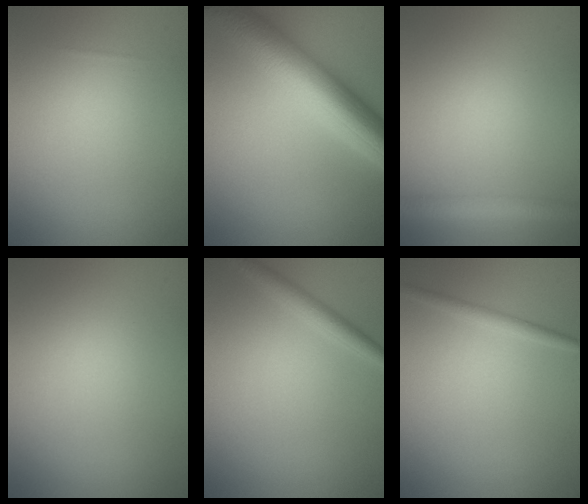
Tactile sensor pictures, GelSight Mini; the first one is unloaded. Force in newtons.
{"total": 10.1, "press": 10.1, "slide": 0.2}
{"total": 2.4, "press": 2.4, "slide": 0.1}
{"total": 0.0}
{"total": 2.2, "press": 2.2, "slide": 0.1}
{"total": 1.4, "press": 1.4, "slide": 0.1}